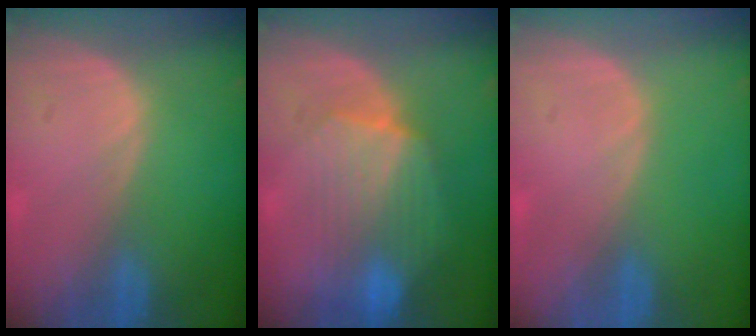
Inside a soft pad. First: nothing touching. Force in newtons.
{"total": 8.3, "press": 8.1, "slide": 1.7}
{"total": 0.0}